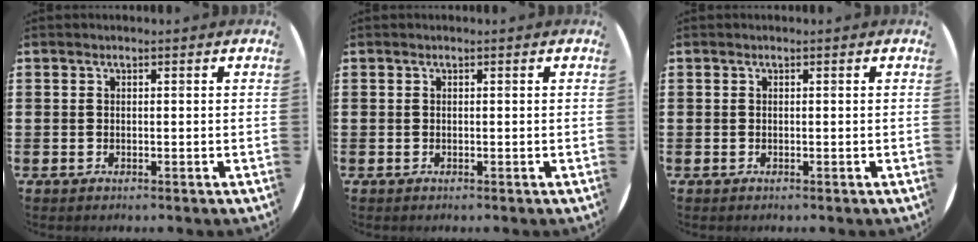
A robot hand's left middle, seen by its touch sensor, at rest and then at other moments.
{"total": 0.0}
{"total": 0.0}